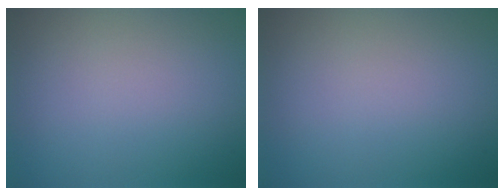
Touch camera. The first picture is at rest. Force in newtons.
{"total": 0.0}